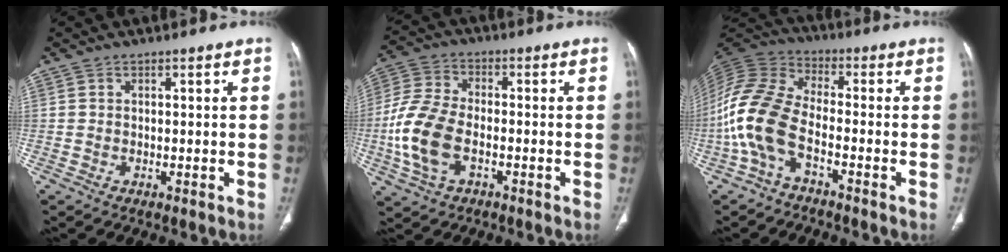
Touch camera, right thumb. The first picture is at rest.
{"total": 12.4, "force": [-3.1, 7.3, 9.5], "torque": [-0.213, 0.016, -0.063]}
{"total": 12.4, "force": [-4.4, 6.2, 9.7], "torque": [-0.225, 0.044, -0.097]}